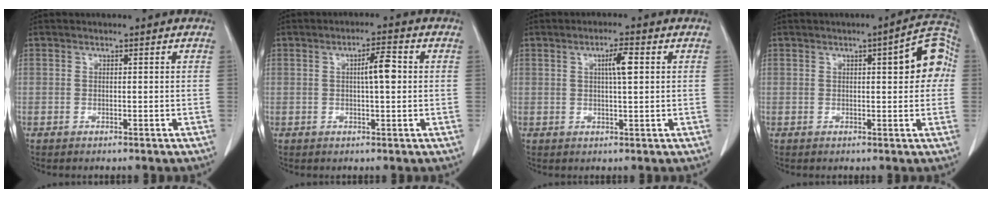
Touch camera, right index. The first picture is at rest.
{"total": 4.2, "force": [0.5, 0.6, 4.2], "torque": [-0.069, 0.007, 0.006]}
{"total": 3.8, "force": [1.1, 0.4, 3.6], "torque": [-0.059, 0.003, 0.015]}
{"total": 8.2, "force": [1.6, 2.1, 7.8], "torque": [-0.087, 0.026, 0.012]}